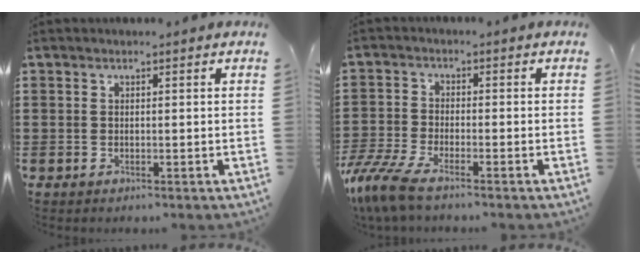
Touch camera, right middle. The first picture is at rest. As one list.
[{"total": 6.0, "force": [-4.8, 1.1, 3.5], "torque": [-0.105, -0.020, -0.104]}]